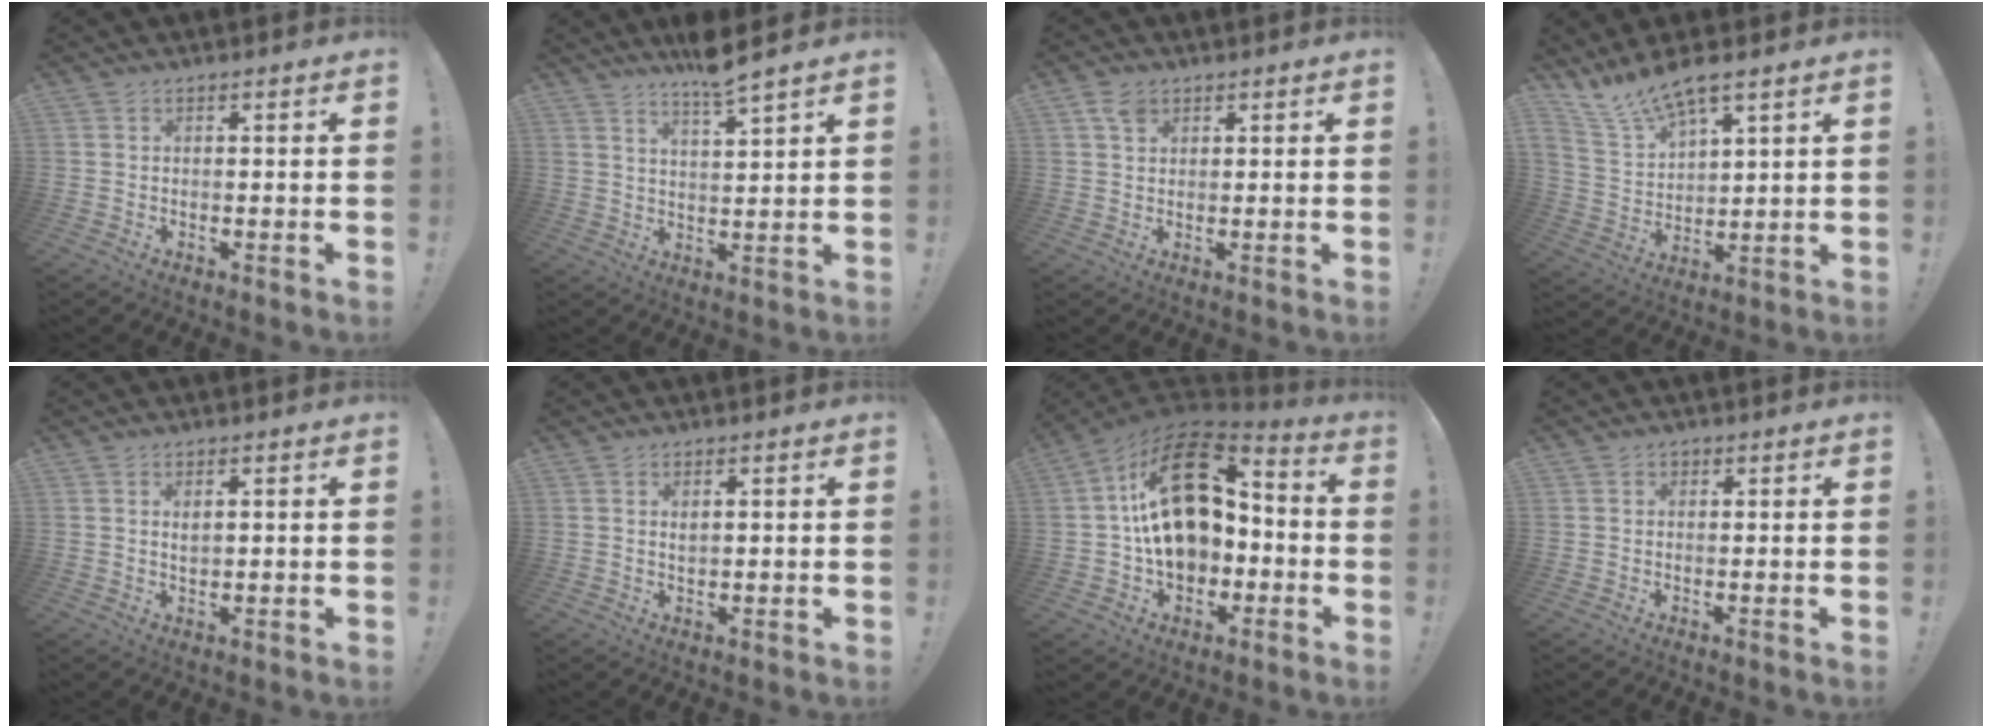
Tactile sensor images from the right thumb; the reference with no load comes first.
{"total": 6.8, "force": [5.8, -0.4, 3.6], "torque": [-0.058, -0.039, 0.096]}
{"total": 4.0, "force": [2.1, 2.8, 2.0], "torque": [-0.033, 0.000, 0.039]}
{"total": 10.8, "force": [9.6, 2.2, 4.5], "torque": [-0.099, -0.064, 0.177]}
{"total": 1.9, "force": [0.6, 1.0, 1.5], "torque": [-0.022, -0.002, 0.009]}
{"total": 1.6, "force": [0.5, 0.9, 1.3], "torque": [-0.017, -0.003, 0.007]}
{"total": 23.9, "force": [3.3, 16.0, 17.5], "torque": [-0.299, 0.005, 0.068]}
{"total": 0.9, "force": [0.3, 0.8, 0.2], "torque": [-0.003, 0.002, 0.005]}